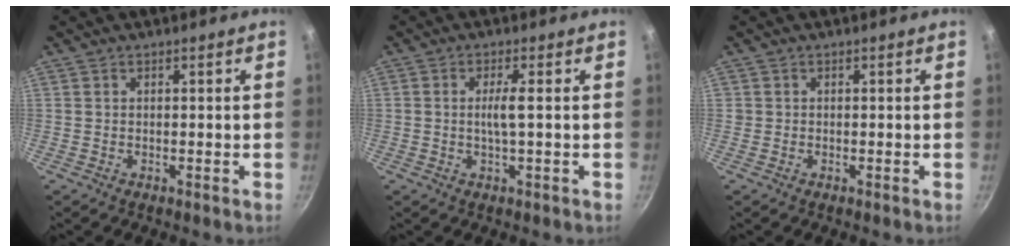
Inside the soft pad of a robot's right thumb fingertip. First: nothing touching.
{"total": 3.3, "force": [0.0, 0.2, 3.2], "torque": [-0.069, 0.004, 0.000]}
{"total": 0.6, "force": [0.0, 0.6, 0.0], "torque": [0.004, 0.002, -0.001]}